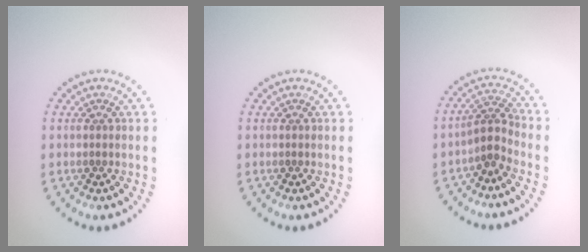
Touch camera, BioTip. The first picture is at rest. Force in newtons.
{"total": 0.0}
{"total": 2.3, "press": 1.6, "slide": 1.6}